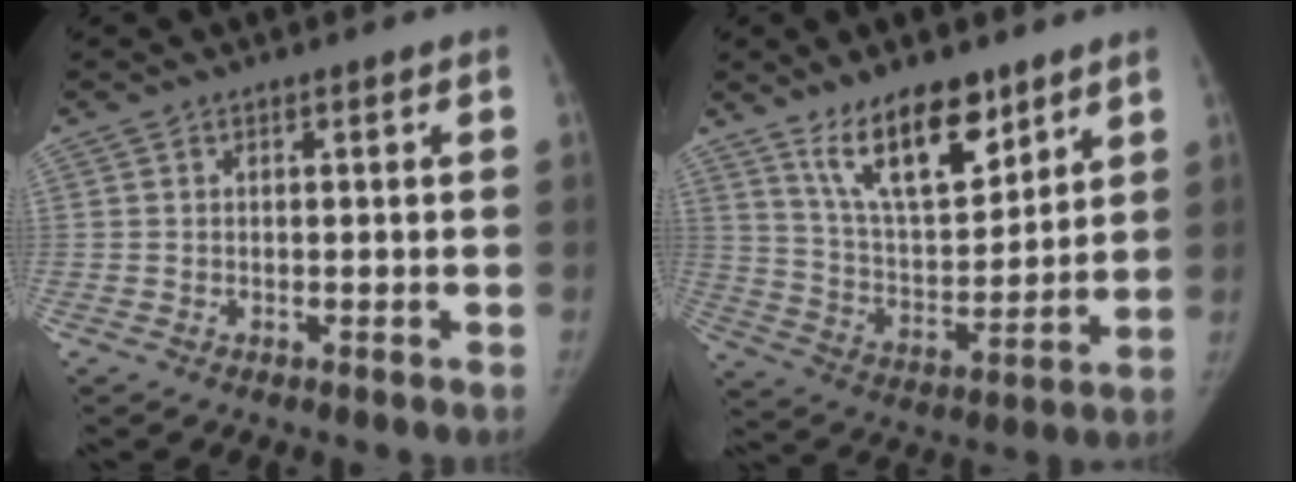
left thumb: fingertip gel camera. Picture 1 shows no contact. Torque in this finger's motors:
{"motor_torque": [0.12, 0.18, 1.14, -0.90, 0.08]}